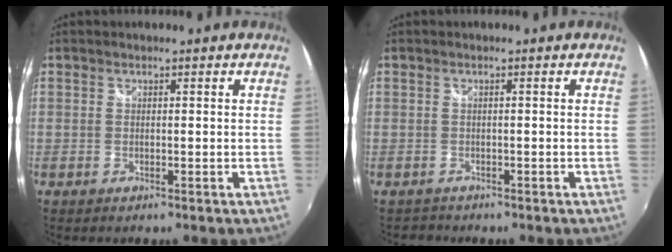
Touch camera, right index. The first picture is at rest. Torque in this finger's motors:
{"motor_torque": [0.05, 0.03, 0.02, 0.00]}